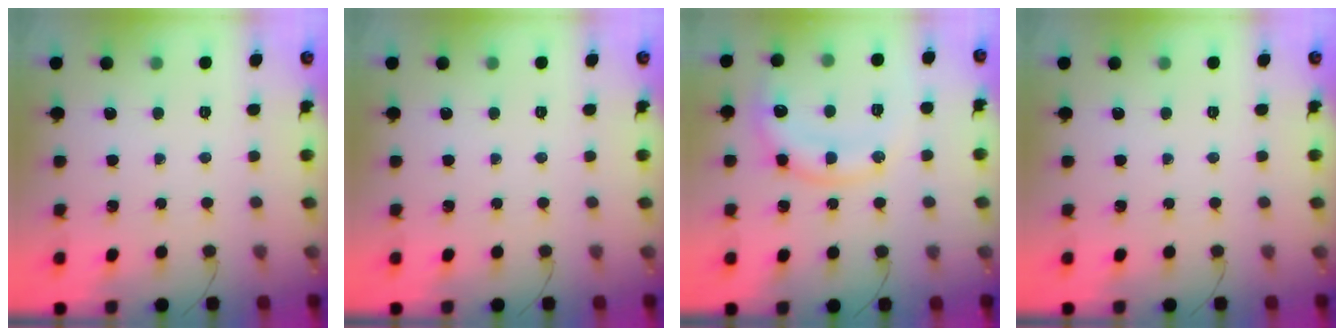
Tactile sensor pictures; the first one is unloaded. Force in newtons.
{"total": 0.0}
{"total": 11.9, "press": 11.8, "slide": 1.4}
{"total": 0.0}